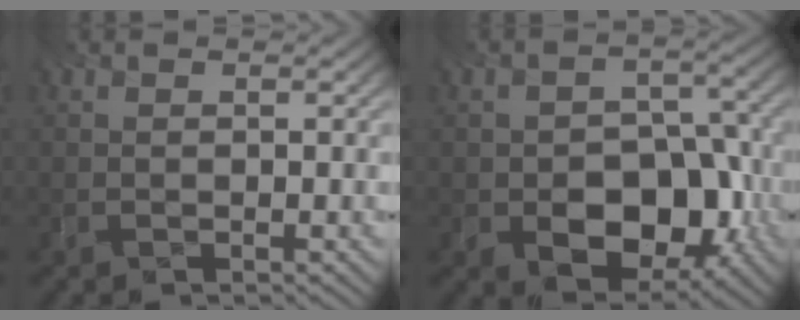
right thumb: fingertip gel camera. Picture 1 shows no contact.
{"total": 10.7, "force": [-4.2, 7.0, 6.9], "torque": [-0.111, -0.025, -0.065]}